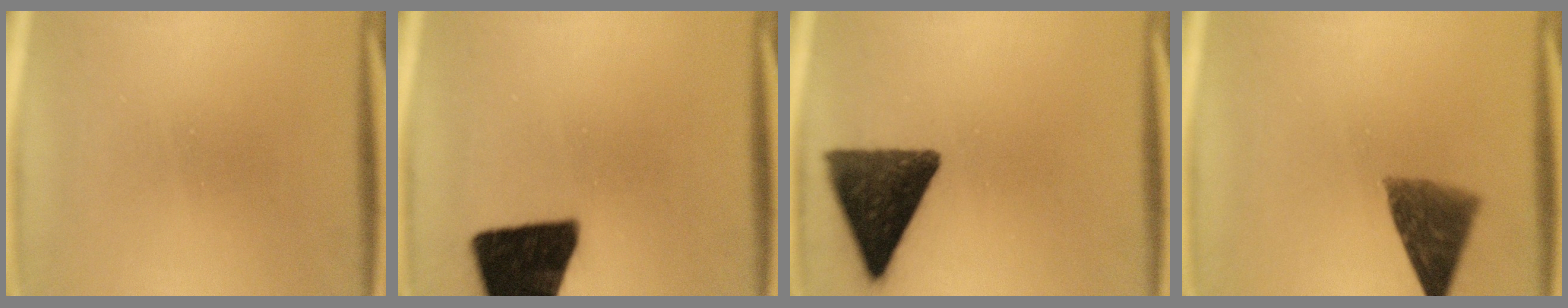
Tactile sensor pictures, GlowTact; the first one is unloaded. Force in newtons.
{"total": 19.6}
{"total": 13.8}
{"total": 8.2}